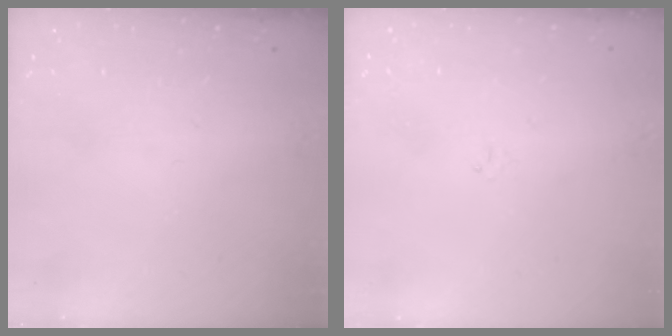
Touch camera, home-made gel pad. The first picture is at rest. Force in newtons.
{"total": 0.7, "press": 0.5, "slide": 0.4}